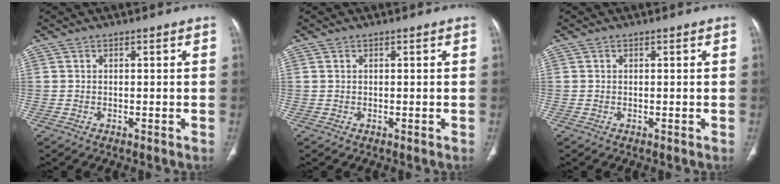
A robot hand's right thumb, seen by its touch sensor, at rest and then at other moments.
{"total": 0.0}
{"total": 0.0}